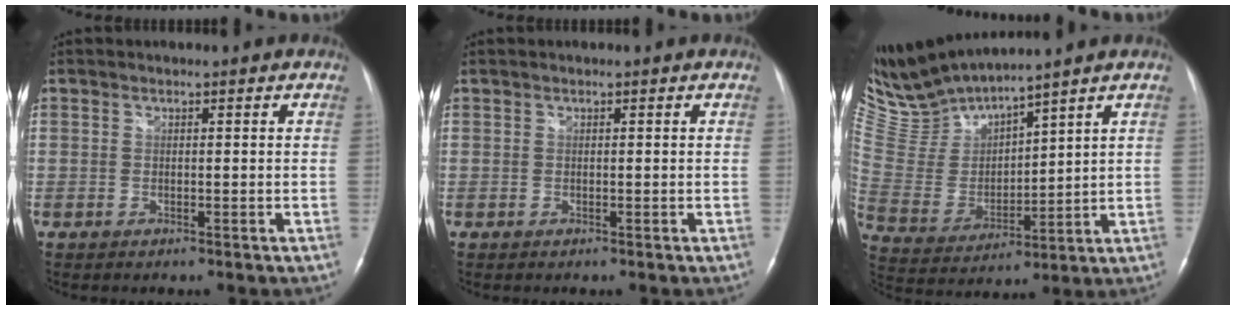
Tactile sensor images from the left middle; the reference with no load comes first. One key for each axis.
{"total": 0.0}
{"total": 9.9, "fx": 9.7, "fy": -0.5, "fz": 1.6, "tx": -0.065, "ty": -0.004, "tz": 0.219}